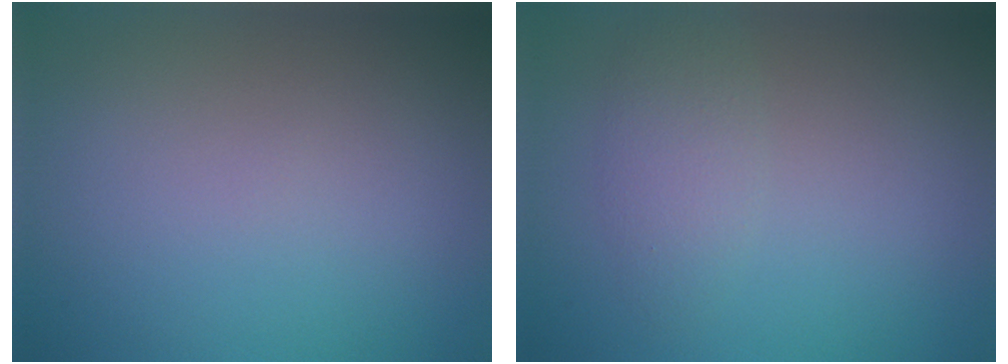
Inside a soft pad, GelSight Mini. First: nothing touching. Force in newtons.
{"total": 2.2, "press": 2.2, "slide": 0.1}